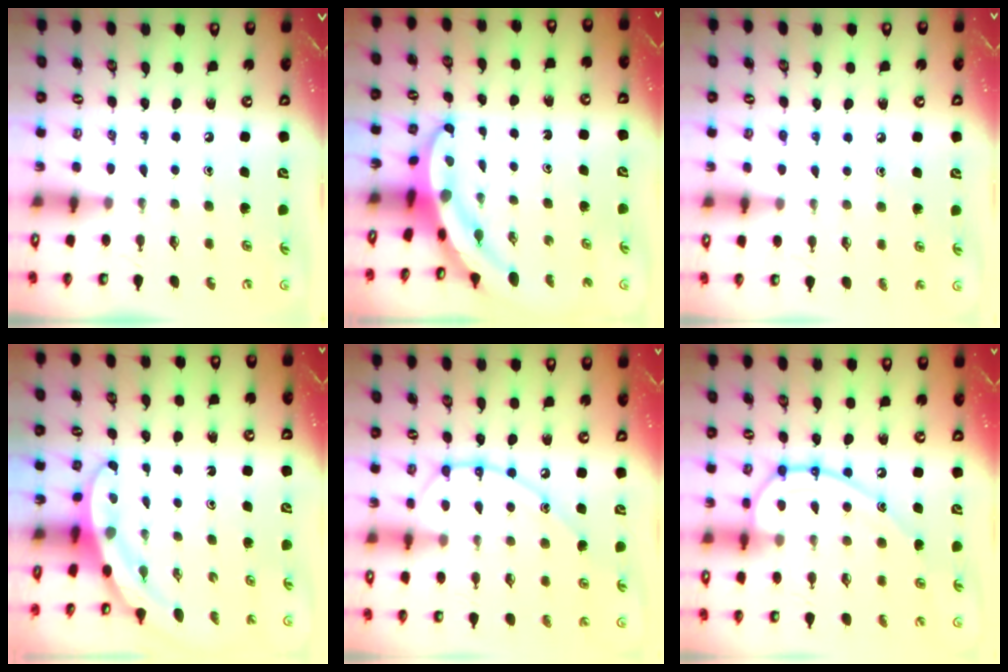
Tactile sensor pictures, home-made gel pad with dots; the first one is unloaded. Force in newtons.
{"total": 4.6, "press": 4.6, "slide": 0.6}
{"total": 5.7, "press": 5.6, "slide": 1.2}
{"total": 3.1, "press": 3.1, "slide": 0.1}
{"total": 12.3, "press": 12.2, "slide": 1.0}
{"total": 14.1, "press": 14.0, "slide": 1.6}